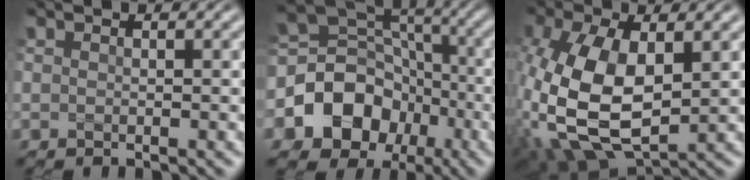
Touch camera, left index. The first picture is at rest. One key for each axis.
{"total": 9.5, "fx": -3.1, "fy": 7.8, "fz": 4.3, "tx": -0.075, "ty": 0.013, "tz": -0.076}
{"total": 12.2, "fx": -0.5, "fy": 6.7, "fz": 10.2, "tx": -0.249, "ty": -0.008, "tz": -0.007}